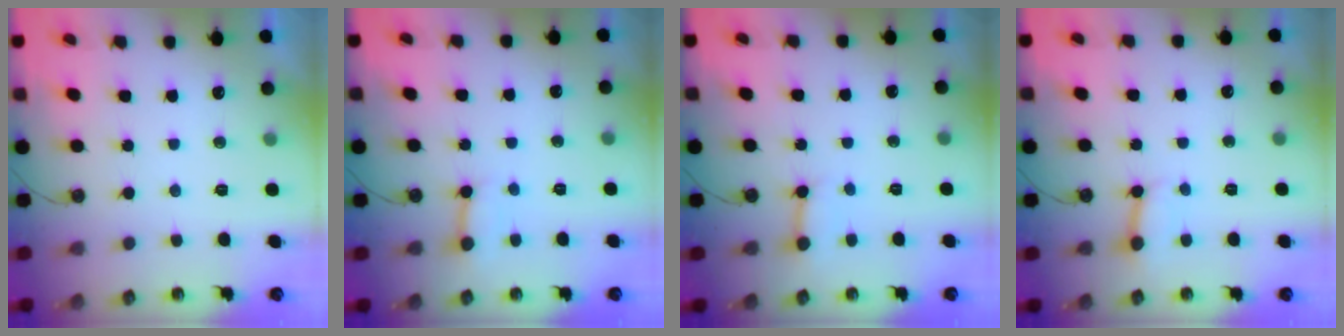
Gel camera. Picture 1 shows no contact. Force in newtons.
{"total": 4.1, "press": 4.1, "slide": 0.3}
{"total": 2.8, "press": 2.8, "slide": 0.2}
{"total": 3.4, "press": 3.4, "slide": 0.3}